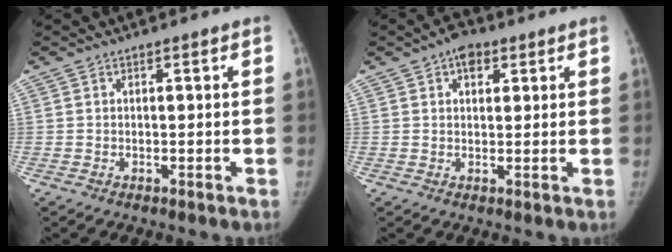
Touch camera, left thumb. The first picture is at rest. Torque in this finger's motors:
{"motor_torque": [0.70, 0.56, 0.19, -0.60, 0.10]}